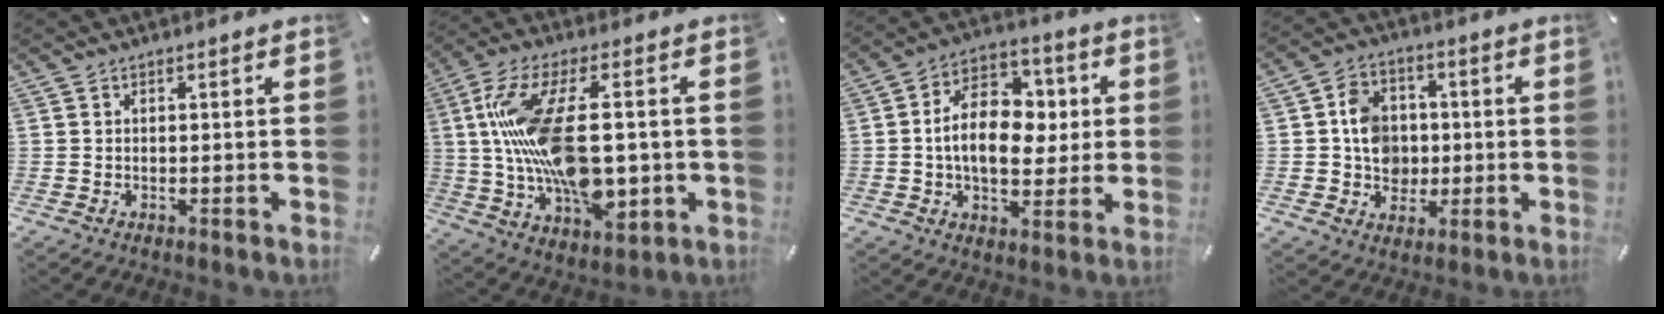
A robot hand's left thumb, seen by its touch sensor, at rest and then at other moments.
{"total": 20.2, "force": [1.2, 9.8, 17.7], "torque": [-0.353, -0.009, 0.020]}
{"total": 14.6, "force": [0.2, 10.2, 10.5], "torque": [-0.174, 0.009, 0.005]}
{"total": 9.0, "force": [0.0, 8.1, 4.1], "torque": [-0.056, 0.014, 0.004]}